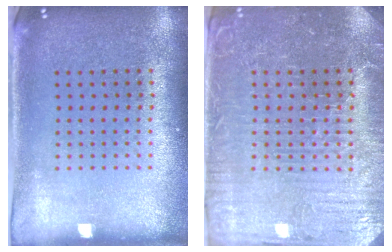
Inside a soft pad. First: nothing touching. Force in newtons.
{"total": 4.1, "press": 3.9, "slide": 1.0}